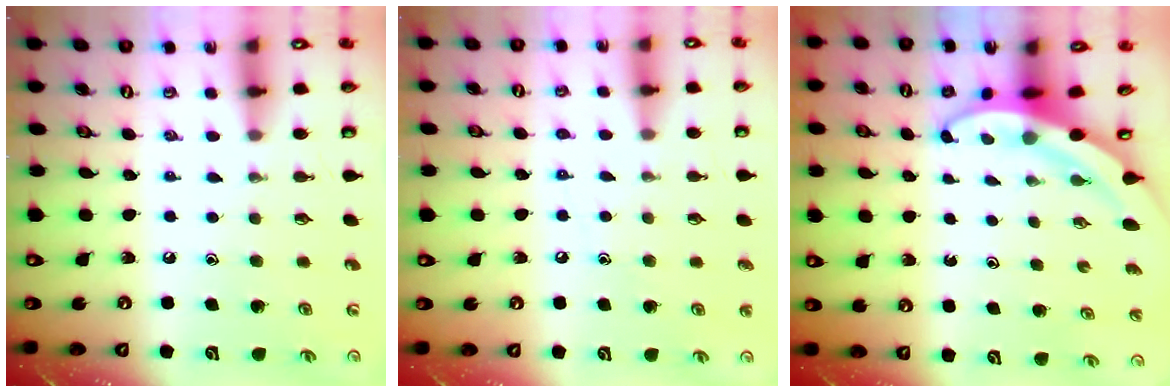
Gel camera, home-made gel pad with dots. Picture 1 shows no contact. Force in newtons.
{"total": 5.6, "press": 5.6, "slide": 0.6}
{"total": 3.8, "press": 3.8, "slide": 0.1}